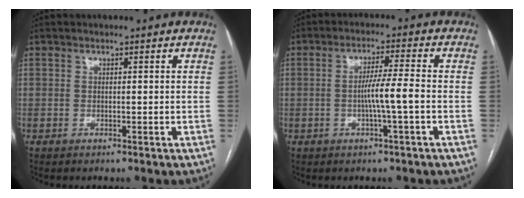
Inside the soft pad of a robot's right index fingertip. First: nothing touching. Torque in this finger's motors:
{"motor_torque": [1.11, -0.42, 0.62, 0.12]}